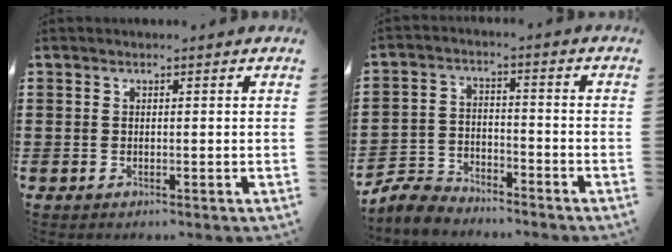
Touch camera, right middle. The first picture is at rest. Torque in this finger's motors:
{"motor_torque": [1.15, -0.54, 0.00, 0.01]}